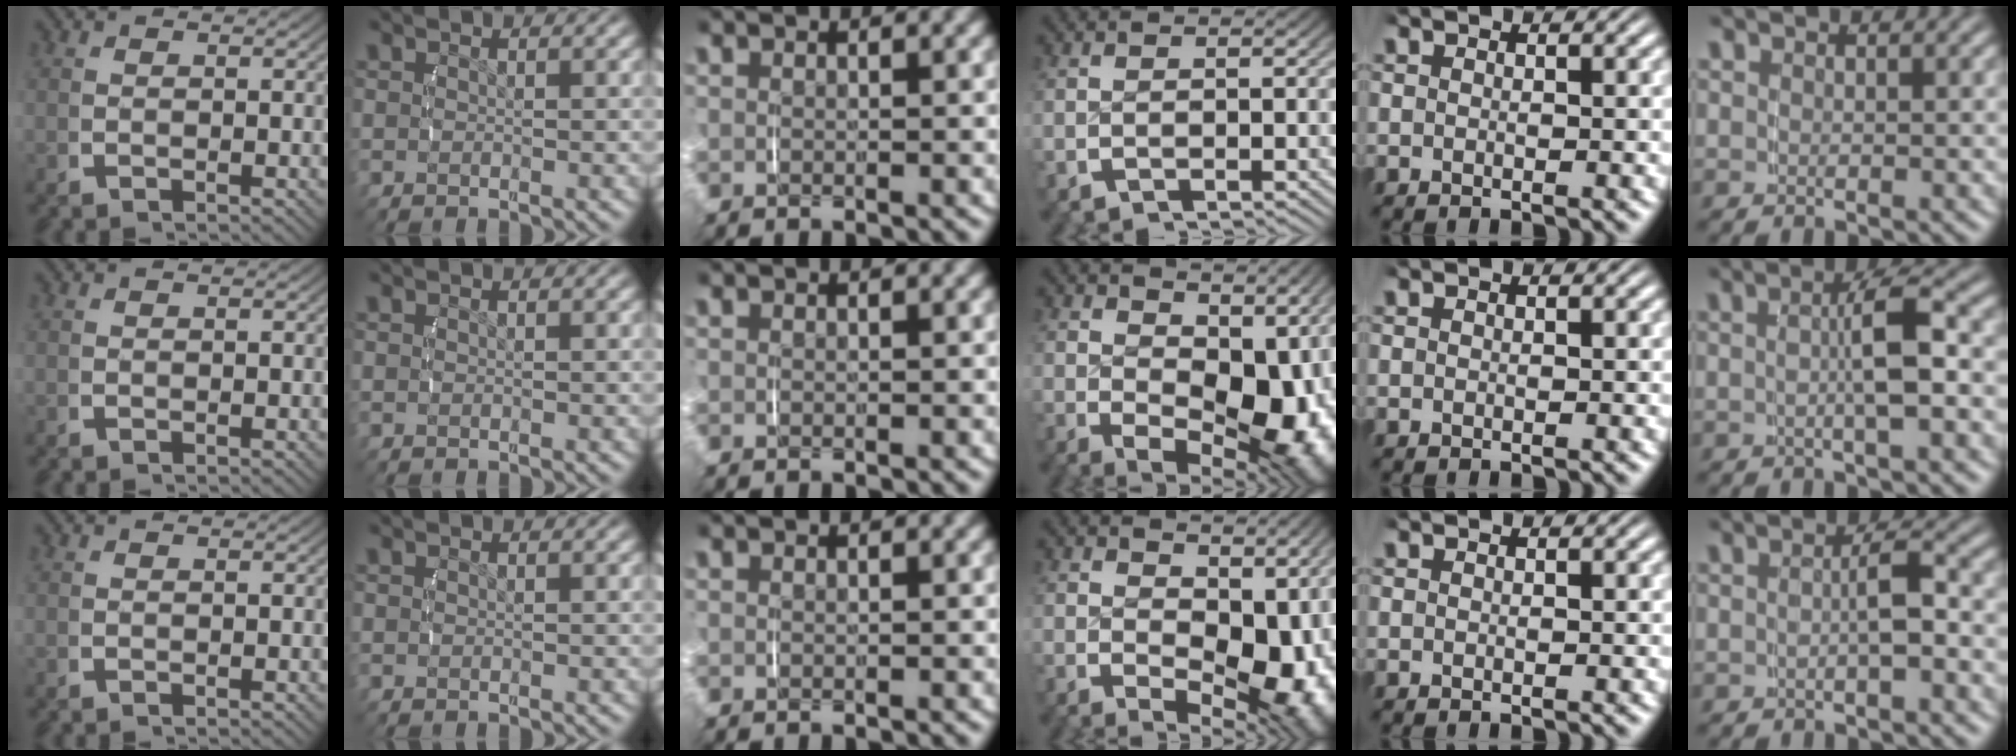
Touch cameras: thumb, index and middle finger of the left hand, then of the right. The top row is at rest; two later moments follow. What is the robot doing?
{"motion": "lift_and_place", "object": "phone"}